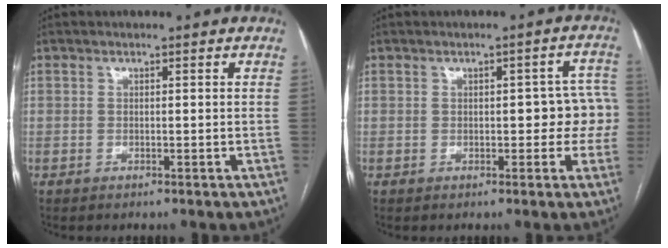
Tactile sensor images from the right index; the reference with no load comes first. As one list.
[{"total": 6.0, "force": [-0.2, 3.0, 5.2], "torque": [-0.040, 0.036, -0.002]}]